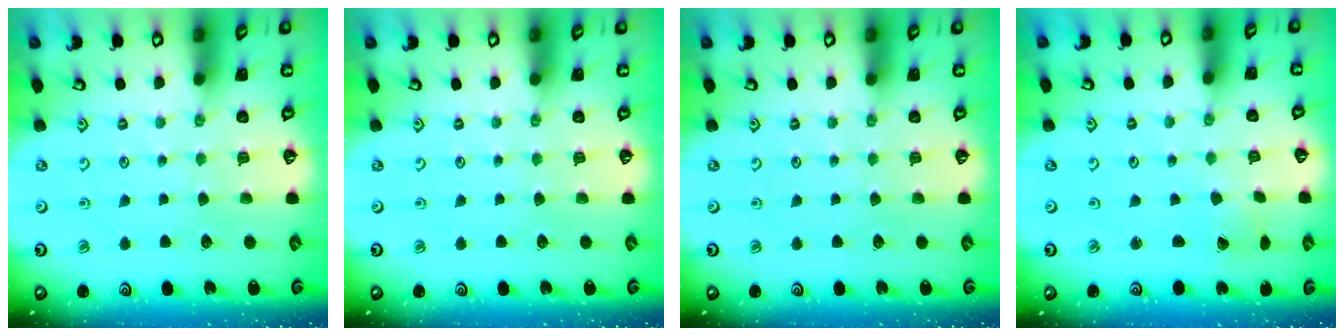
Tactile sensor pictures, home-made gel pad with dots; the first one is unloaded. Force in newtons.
{"total": 0.0}
{"total": 0.0}
{"total": 0.6, "press": 0.6, "slide": 0.1}